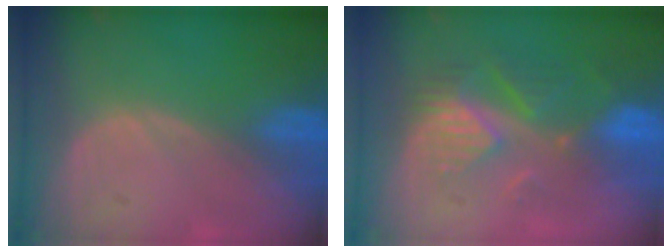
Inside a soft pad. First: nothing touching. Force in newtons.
{"total": 8.8, "press": 7.9, "slide": 3.8}